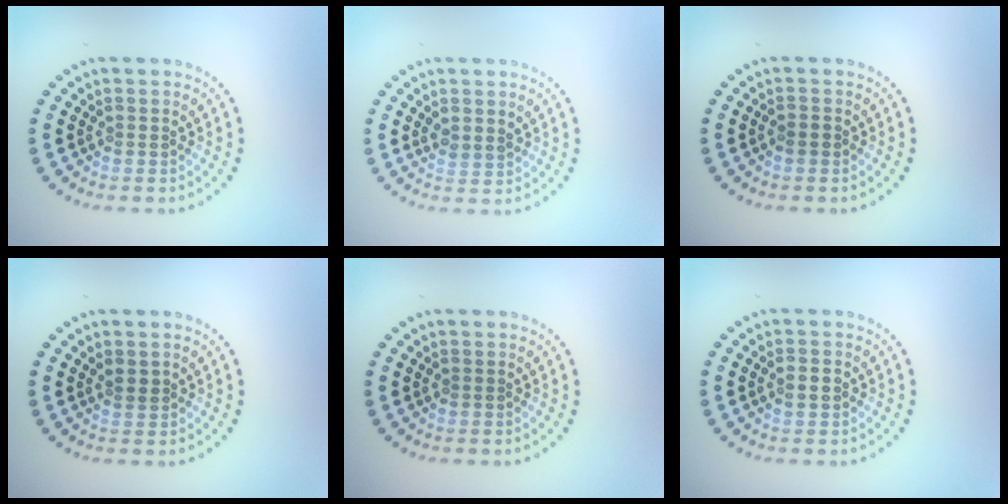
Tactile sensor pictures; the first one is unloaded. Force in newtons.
{"total": 1.5, "press": 1.3, "slide": 0.7}
{"total": 1.0, "press": 0.9, "slide": 0.4}
{"total": 1.1, "press": 0.9, "slide": 0.7}
{"total": 0.0}
{"total": 0.9, "press": 0.9, "slide": 0.0}